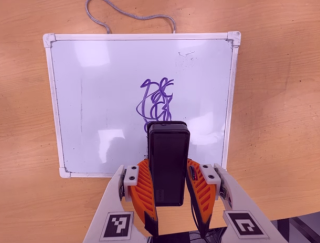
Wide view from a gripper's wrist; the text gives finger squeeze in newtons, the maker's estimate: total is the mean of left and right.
{"total": 7.9, "left": 6.3, "right": 9.5}